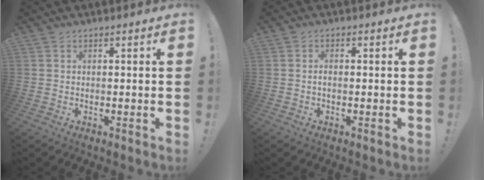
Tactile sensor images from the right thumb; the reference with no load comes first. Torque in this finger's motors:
{"motor_torque": [0.06, -0.20, 0.00, 0.11, 0.05]}